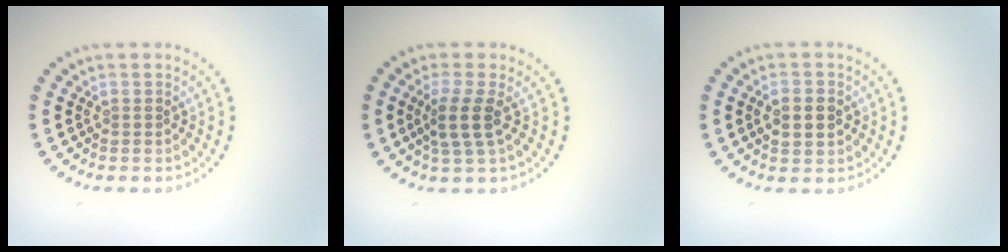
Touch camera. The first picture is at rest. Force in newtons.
{"total": 2.7, "press": 2.1, "slide": 1.7}
{"total": 3.2, "press": 3.2, "slide": 0.1}